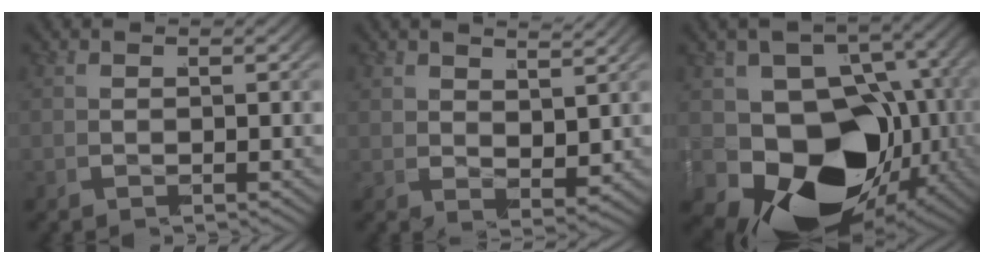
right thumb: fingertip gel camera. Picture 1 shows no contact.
{"total": 2.7, "force": [2.4, 0.7, 0.9], "torque": [-0.013, 0.002, 0.041]}
{"total": 22.1, "force": [-5.2, 14.9, 15.4], "torque": [-0.303, -0.110, -0.041]}